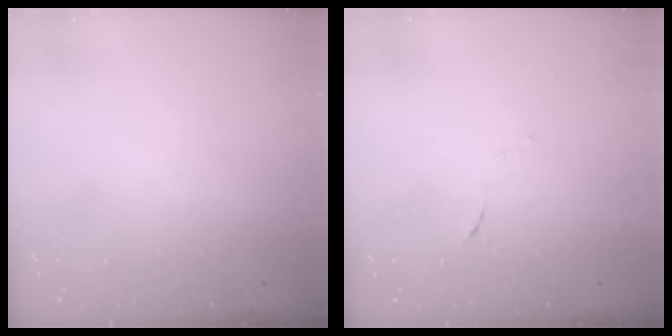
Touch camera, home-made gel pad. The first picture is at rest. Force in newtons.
{"total": 5.2, "press": 5.1, "slide": 0.8}